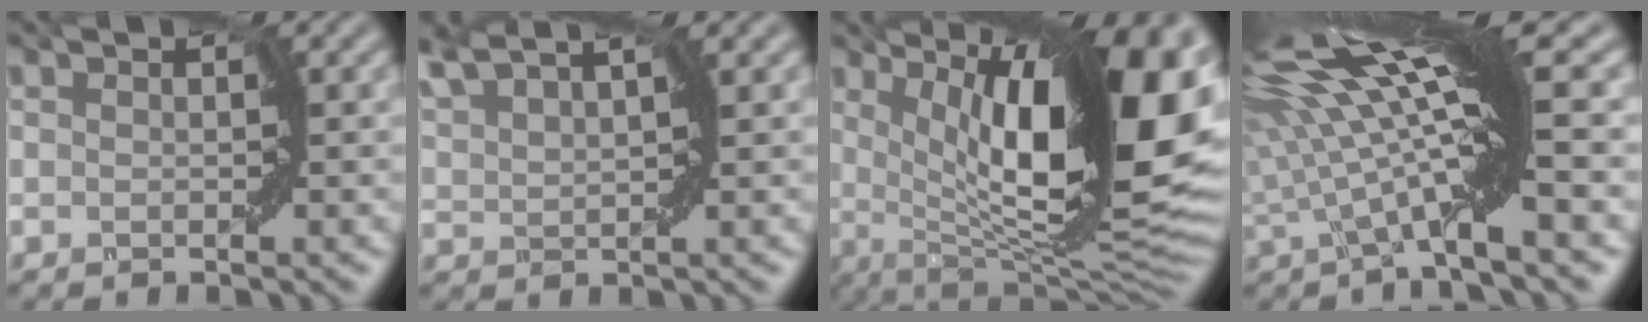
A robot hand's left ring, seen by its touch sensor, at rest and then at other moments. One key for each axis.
{"total": 4.3, "fx": 3.8, "fy": 0.7, "fz": 2.0, "tx": -0.057, "ty": 0.022, "tz": 0.063}
{"total": 16.6, "fx": 3.7, "fy": 4.6, "fz": 15.4, "tx": -0.182, "ty": 0.000, "tz": 0.059}
{"total": 10.2, "fx": 1.2, "fy": 1.6, "fz": 10.0, "tx": -0.187, "ty": 0.014, "tz": 0.016}